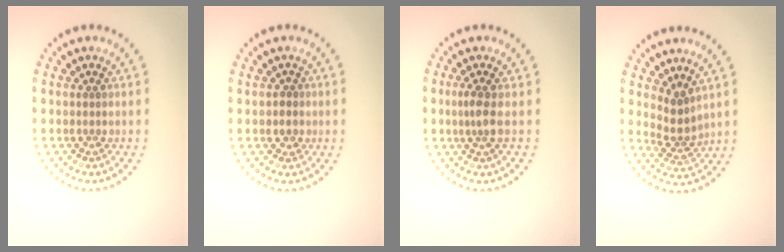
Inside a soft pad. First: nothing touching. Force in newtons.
{"total": 0.6, "press": 0.5, "slide": 0.3}
{"total": 1.7, "press": 1.4, "slide": 1.1}
{"total": 2.5, "press": 1.8, "slide": 1.7}